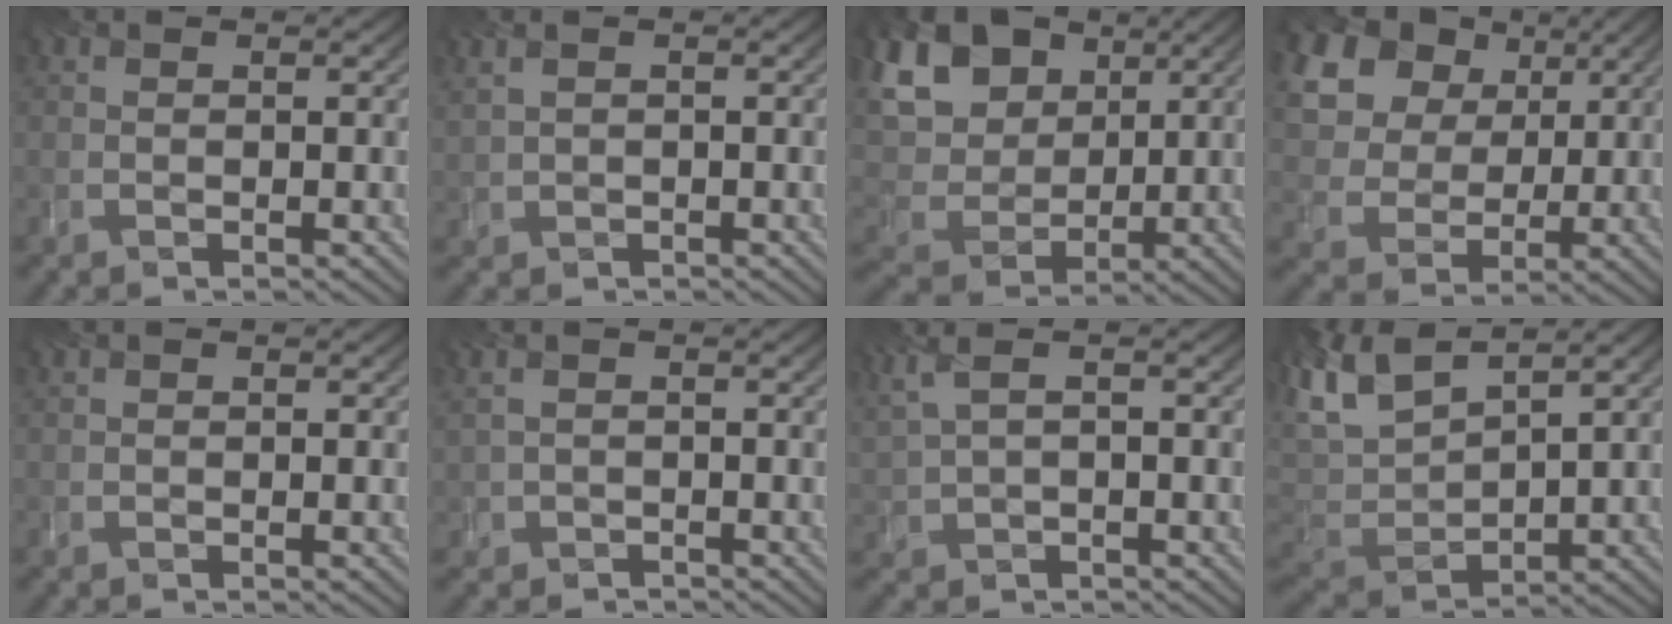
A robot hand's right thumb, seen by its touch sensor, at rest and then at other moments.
{"total": 1.0, "force": [0.8, 0.4, 0.4], "torque": [-0.020, 0.010, 0.025]}
{"total": 12.4, "force": [5.0, 9.6, 6.1], "torque": [-0.193, 0.034, 0.108]}
{"total": 15.2, "force": [6.5, 12.2, 6.3], "torque": [-0.211, 0.025, 0.176]}
{"total": 0.0}
{"total": 0.7, "force": [-0.6, 0.4, 0.1], "torque": [-0.016, -0.009, 0.002]}
{"total": 3.4, "force": [1.6, 1.4, 2.6], "torque": [-0.080, 0.012, 0.050]}
{"total": 7.8, "force": [4.2, 3.2, 5.8], "torque": [-0.154, 0.010, 0.096]}